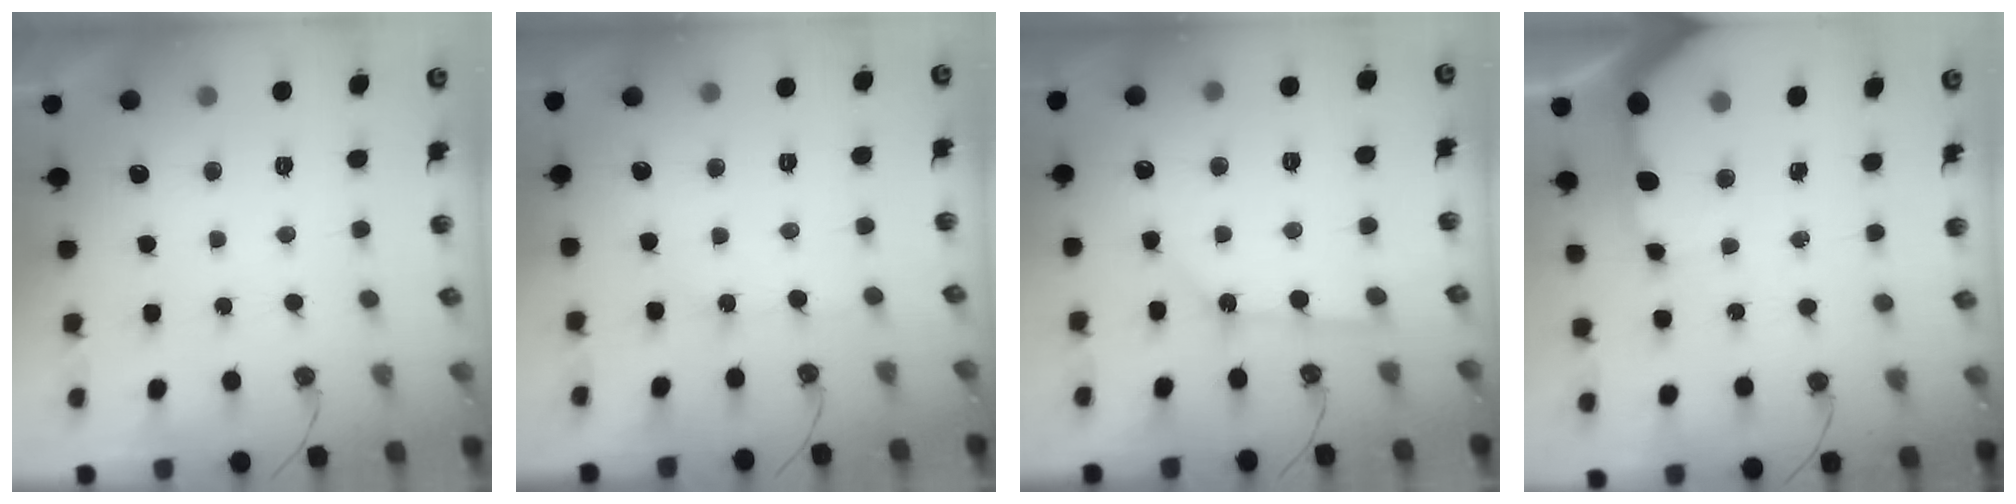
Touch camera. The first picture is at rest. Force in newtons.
{"total": 2.9, "press": 2.9, "slide": 0.3}
{"total": 2.8, "press": 2.8, "slide": 0.2}
{"total": 11.9, "press": 11.8, "slide": 1.5}